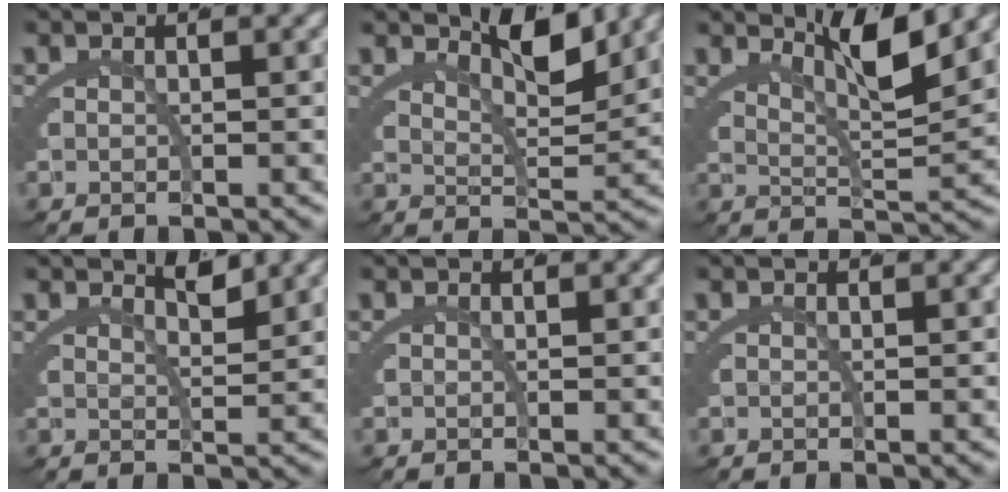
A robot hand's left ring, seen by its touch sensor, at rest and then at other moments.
{"total": 4.0, "force": [3.5, -0.5, 1.9], "torque": [-0.030, -0.005, 0.069]}
{"total": 4.8, "force": [3.9, -1.5, 2.4], "torque": [-0.039, -0.002, 0.074]}
{"total": 1.8, "force": [1.5, -0.5, 0.8], "torque": [-0.011, -0.008, 0.036]}
{"total": 0.0}
{"total": 0.0}